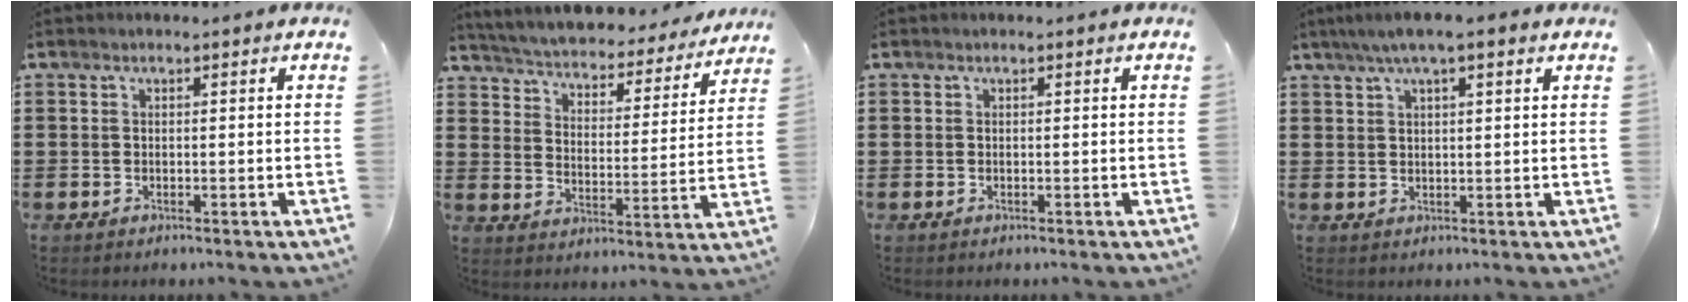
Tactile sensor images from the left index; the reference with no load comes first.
{"total": 3.3, "force": [3.3, 0.2, 0.3], "torque": [-0.028, -0.032, 0.046]}
{"total": 0.0}
{"total": 4.2, "force": [2.5, 0.6, 3.3], "torque": [-0.068, 0.005, 0.044]}